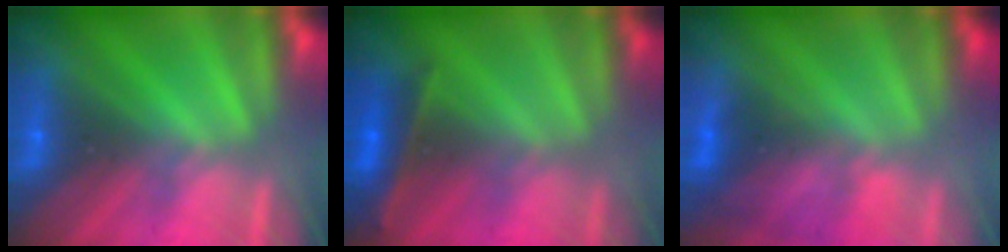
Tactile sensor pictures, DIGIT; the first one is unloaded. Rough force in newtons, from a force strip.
{"total": 2.4}
{"total": 4.7}